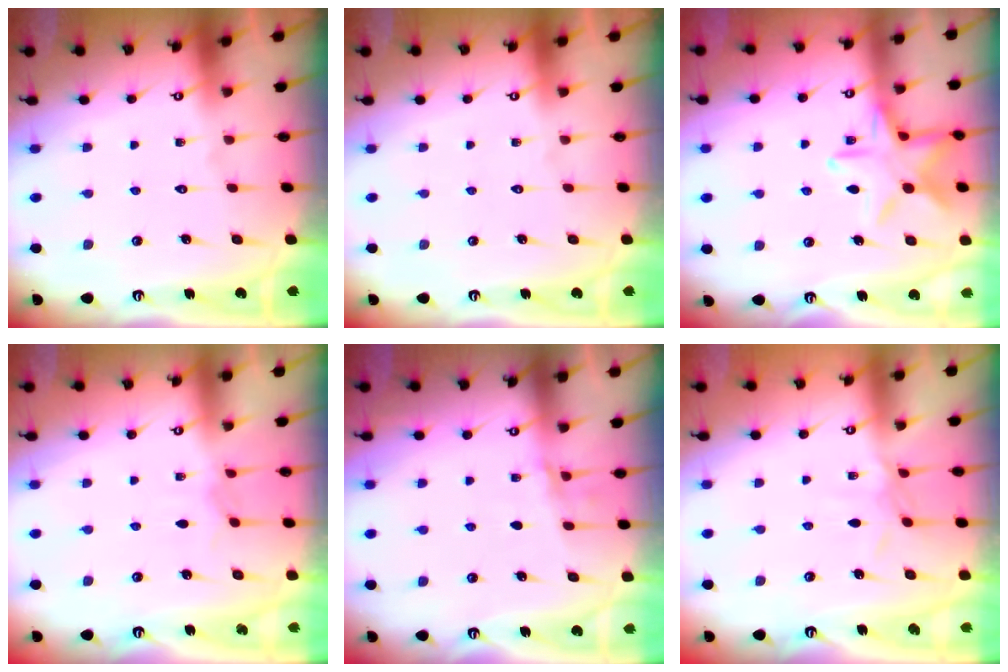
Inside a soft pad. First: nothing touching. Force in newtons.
{"total": 0.0}
{"total": 14.1, "press": 14.1, "slide": 0.9}
{"total": 2.6, "press": 2.6, "slide": 0.4}
{"total": 4.0, "press": 3.8, "slide": 1.1}
{"total": 3.9, "press": 3.9, "slide": 0.6}